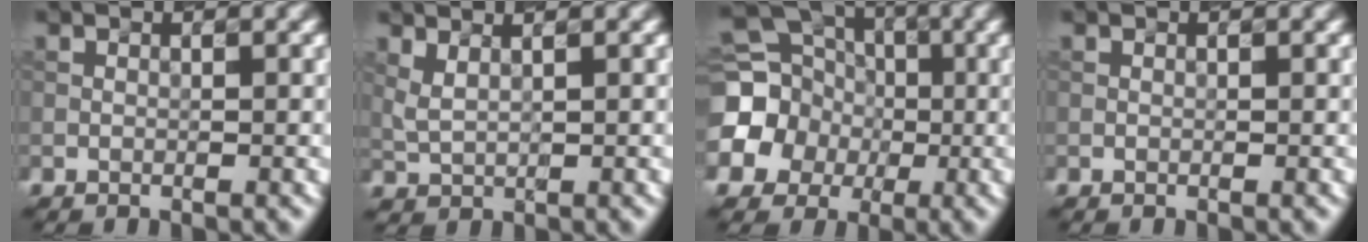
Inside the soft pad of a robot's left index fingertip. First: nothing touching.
{"total": 1.9, "force": [1.4, 0.6, 1.1], "torque": [-0.031, 0.001, 0.033]}
{"total": 13.5, "force": [-1.0, 12.8, 4.3], "torque": [-0.135, 0.004, -0.051]}
{"total": 0.0}